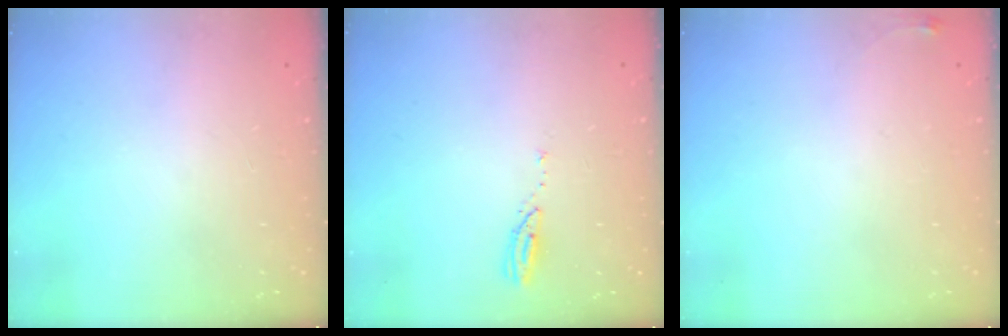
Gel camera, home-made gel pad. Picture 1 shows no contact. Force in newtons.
{"total": 3.0, "press": 2.9, "slide": 0.3}
{"total": 3.4, "press": 3.4, "slide": 0.5}